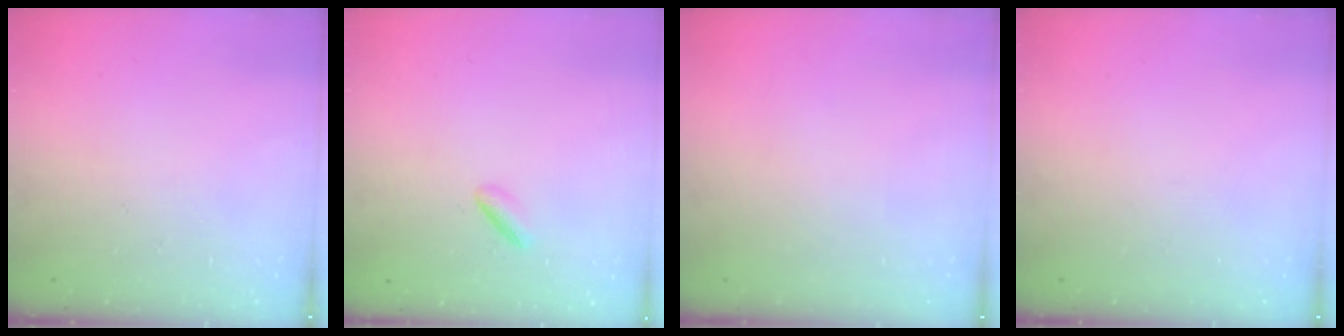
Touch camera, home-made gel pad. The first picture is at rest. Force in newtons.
{"total": 3.0, "press": 2.8, "slide": 0.9}
{"total": 0.0}
{"total": 0.0}